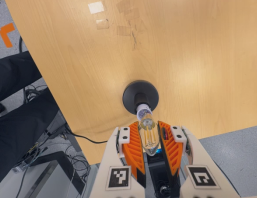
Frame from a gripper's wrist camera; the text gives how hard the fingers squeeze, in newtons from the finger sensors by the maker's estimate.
{"total": 12.8, "left": 13.1, "right": 12.5}